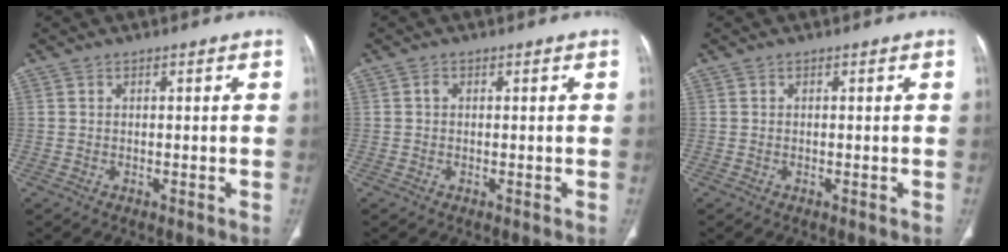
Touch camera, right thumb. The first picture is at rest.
{"total": 0.6, "force": [0.1, 0.5, 0.4], "torque": [-0.007, 0.002, -0.001]}
{"total": 0.0}